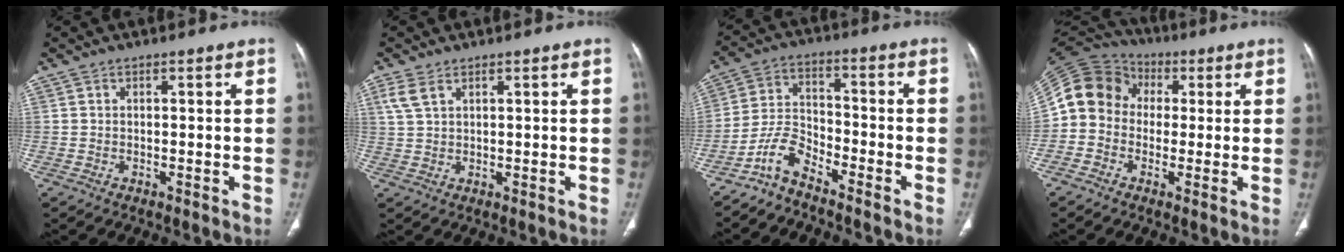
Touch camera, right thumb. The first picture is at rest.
{"total": 3.4, "force": [1.9, 1.7, 2.3], "torque": [-0.057, 0.005, 0.050]}
{"total": 6.2, "force": [-5.3, 1.8, 2.7], "torque": [-0.058, 0.046, -0.116]}
{"total": 12.2, "force": [0.3, 10.6, 6.1], "torque": [-0.109, 0.038, -0.011]}